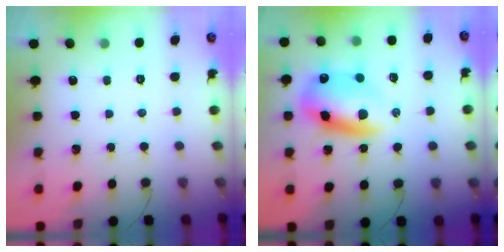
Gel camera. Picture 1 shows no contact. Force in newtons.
{"total": 13.3, "press": 12.9, "slide": 3.4}